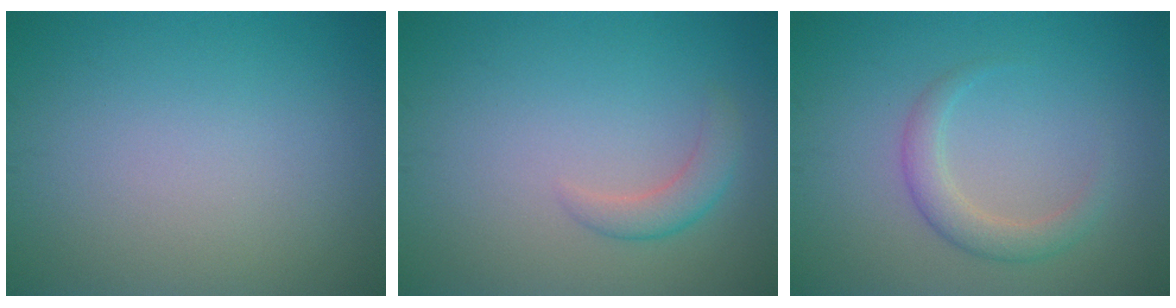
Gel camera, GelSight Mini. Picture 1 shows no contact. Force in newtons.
{"total": 2.0, "press": 2.0, "slide": 0.2}
{"total": 2.5, "press": 2.5, "slide": 0.2}